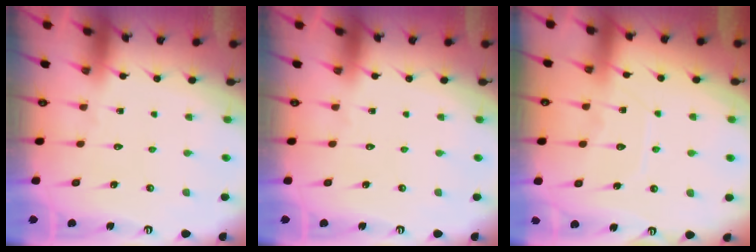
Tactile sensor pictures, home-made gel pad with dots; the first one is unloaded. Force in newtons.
{"total": 0.0}
{"total": 7.4, "press": 7.4, "slide": 0.8}